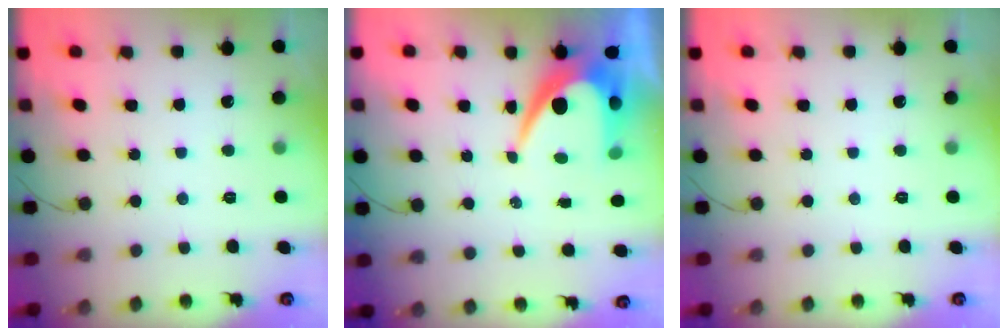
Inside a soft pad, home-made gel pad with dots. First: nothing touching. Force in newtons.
{"total": 9.8, "press": 9.8, "slide": 0.7}
{"total": 0.0}